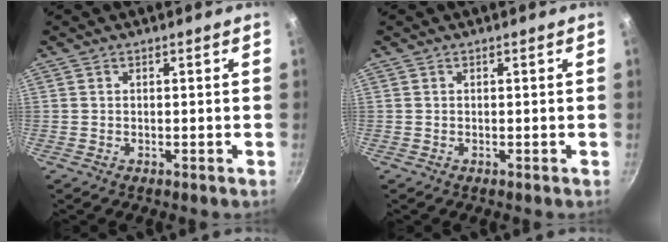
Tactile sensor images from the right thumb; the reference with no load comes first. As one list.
[{"total": 0.0}]